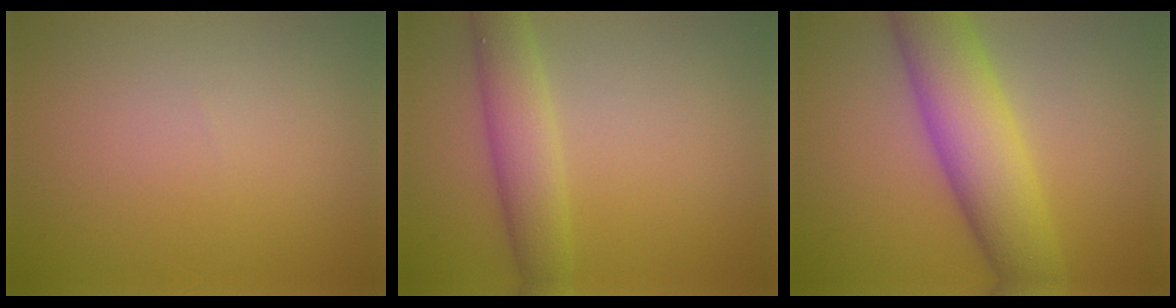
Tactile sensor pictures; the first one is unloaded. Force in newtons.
{"total": 4.0, "press": 4.0, "slide": 0.2}
{"total": 8.1, "press": 8.1, "slide": 0.1}